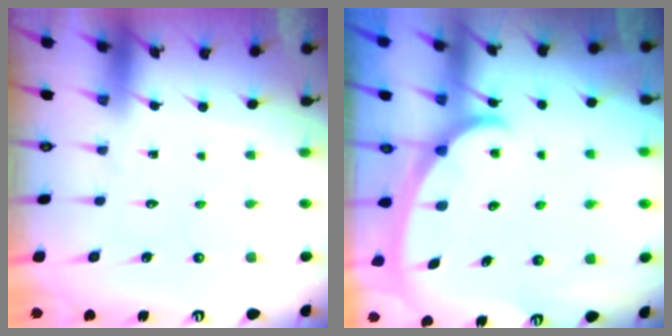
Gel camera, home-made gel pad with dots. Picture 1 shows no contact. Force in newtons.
{"total": 2.5, "press": 2.5, "slide": 0.3}